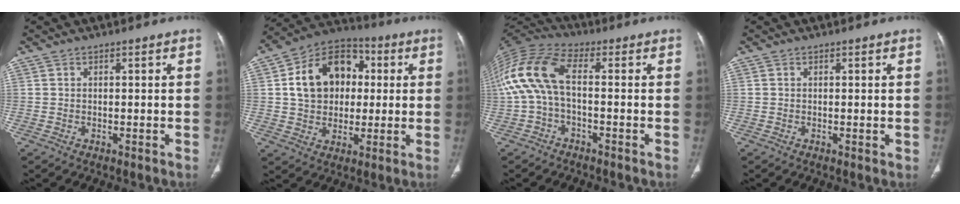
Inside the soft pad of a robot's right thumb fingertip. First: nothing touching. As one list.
[{"total": 16.3, "force": [2.5, 12.5, 10.0], "torque": [-0.135, 0.019, 0.036]}, {"total": 12.0, "force": [-0.7, 5.5, 10.6], "torque": [-0.237, 0.039, -0.023]}, {"total": 0.5, "force": [0.0, 0.2, 0.5], "torque": [-0.011, -0.004, 0.001]}]